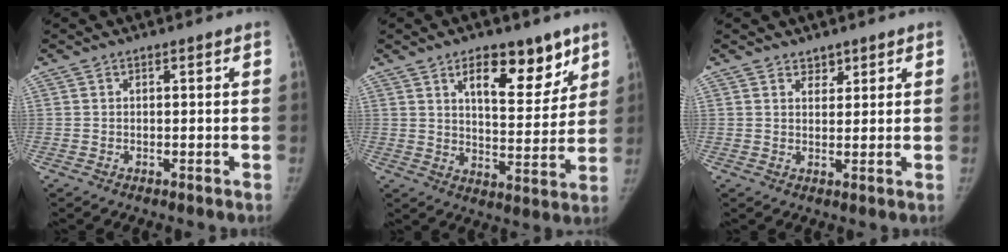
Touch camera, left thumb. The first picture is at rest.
{"total": 13.1, "force": [7.8, 5.8, 8.7], "torque": [-0.085, -0.048, 0.123]}
{"total": 2.2, "force": [1.7, 1.3, 0.3], "torque": [0.013, -0.011, 0.024]}